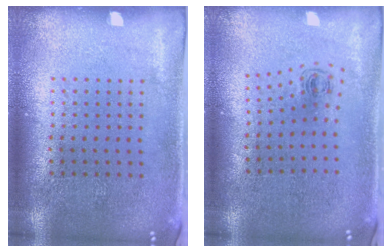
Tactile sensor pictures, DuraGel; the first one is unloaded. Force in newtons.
{"total": 0.6, "press": 0.3, "slide": 0.5}